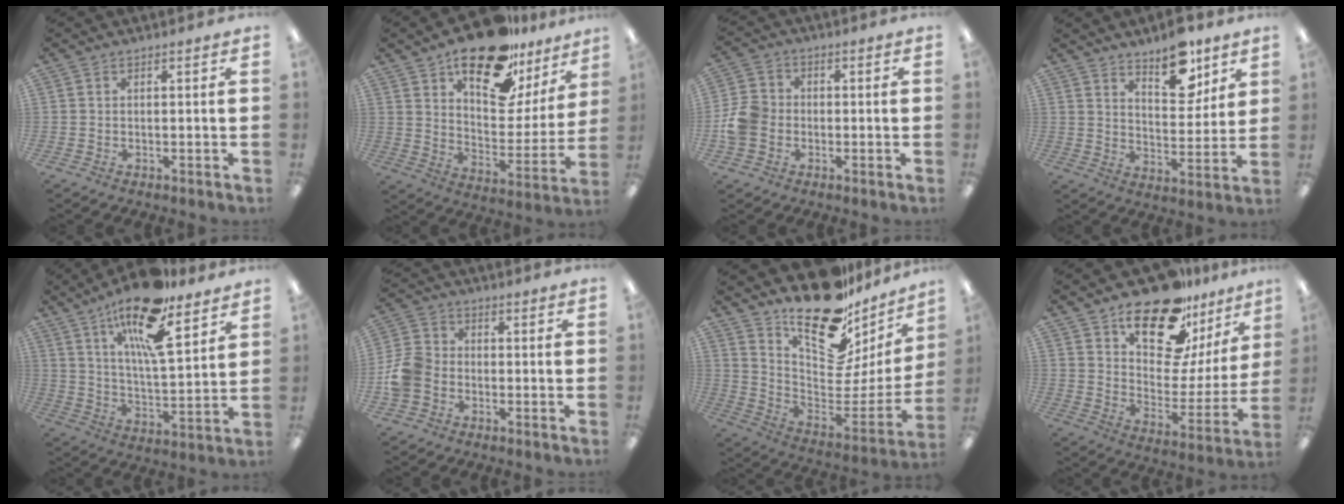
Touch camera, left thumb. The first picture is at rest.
{"total": 20.8, "force": [15.2, 9.0, 10.9], "torque": [-0.168, -0.096, 0.262]}
{"total": 7.7, "force": [-1.5, 6.5, 3.8], "torque": [-0.078, 0.018, -0.025]}
{"total": 12.0, "force": [8.8, 5.4, 6.1], "torque": [-0.065, -0.054, 0.150]}
{"total": 18.8, "force": [12.6, 5.6, 12.8], "torque": [-0.216, -0.065, 0.206]}
{"total": 8.2, "force": [-2.9, 6.6, 4.0], "torque": [-0.089, 0.030, -0.051]}
{"total": 23.3, "force": [18.1, 9.3, 11.2], "torque": [-0.153, -0.144, 0.312]}
{"total": 20.8, "force": [15.4, 9.3, 10.5], "torque": [-0.168, -0.107, 0.268]}